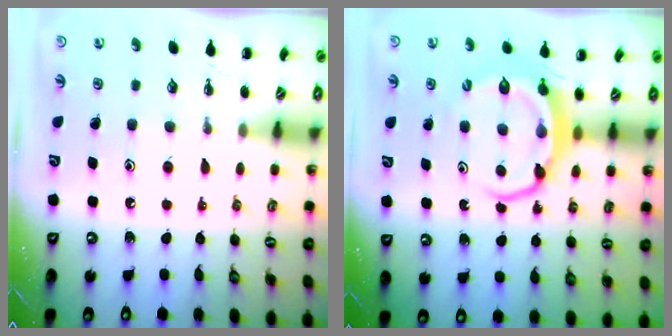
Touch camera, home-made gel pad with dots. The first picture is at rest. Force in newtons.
{"total": 6.2, "press": 6.1, "slide": 0.8}